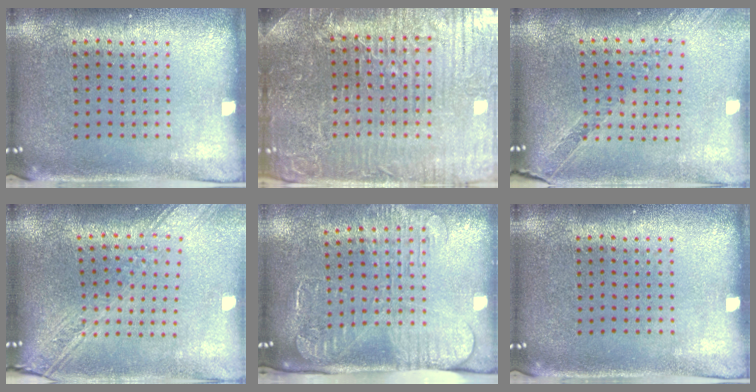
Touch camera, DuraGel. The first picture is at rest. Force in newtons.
{"total": 6.2, "press": 5.6, "slide": 2.5}
{"total": 1.1, "press": 1.1, "slide": 0.2}
{"total": 2.6, "press": 2.1, "slide": 1.6}
{"total": 2.6, "press": 2.0, "slide": 1.7}
{"total": 0.0}